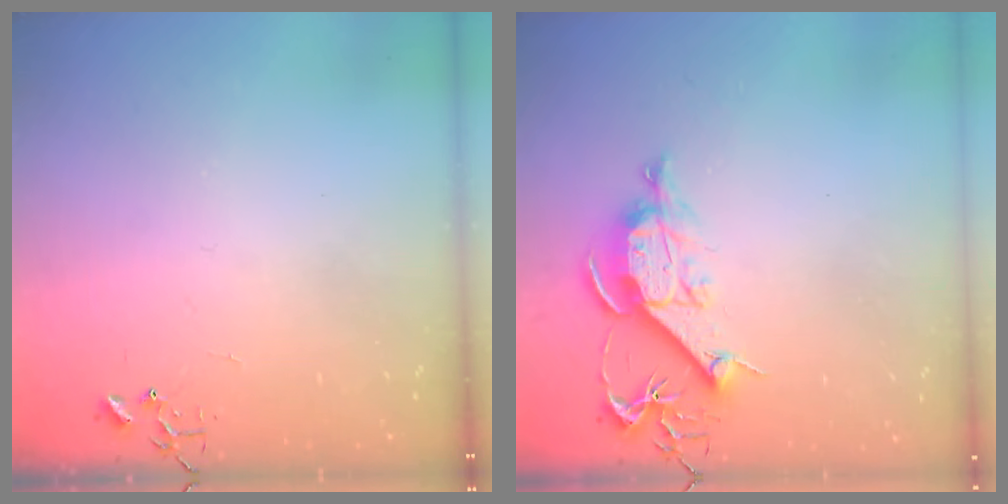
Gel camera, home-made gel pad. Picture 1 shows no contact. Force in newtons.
{"total": 9.9, "press": 9.9, "slide": 0.6}